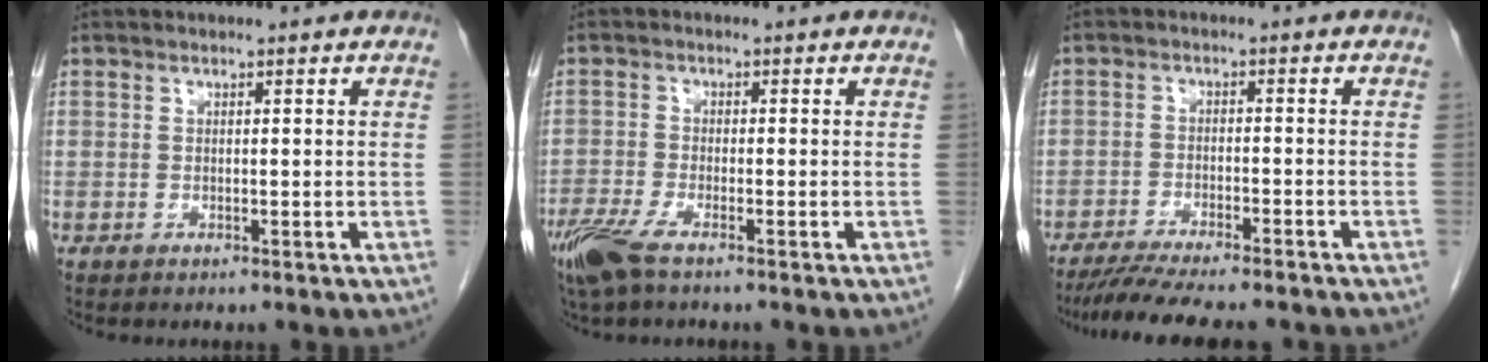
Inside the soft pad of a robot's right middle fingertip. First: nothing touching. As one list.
[{"total": 5.3, "force": [-3.7, 1.0, 3.7], "torque": [-0.081, -0.014, -0.073]}, {"total": 11.8, "force": [-10.4, 1.1, 5.7], "torque": [-0.080, -0.016, -0.154]}]